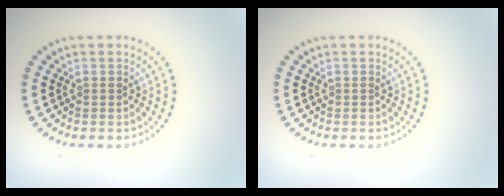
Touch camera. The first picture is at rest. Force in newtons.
{"total": 0.0}